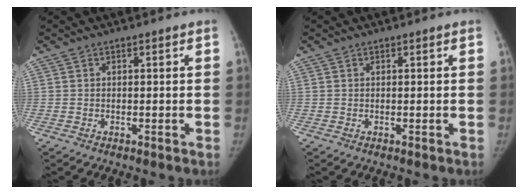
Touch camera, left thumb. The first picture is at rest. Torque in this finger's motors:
{"motor_torque": [0.00, 0.00, 0.22, -0.05, 0.00]}